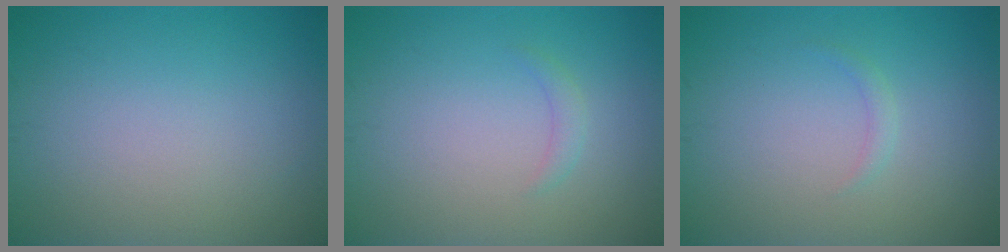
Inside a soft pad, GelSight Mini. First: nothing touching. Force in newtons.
{"total": 1.0, "press": 1.0, "slide": 0.1}
{"total": 0.8, "press": 0.8, "slide": 0.0}